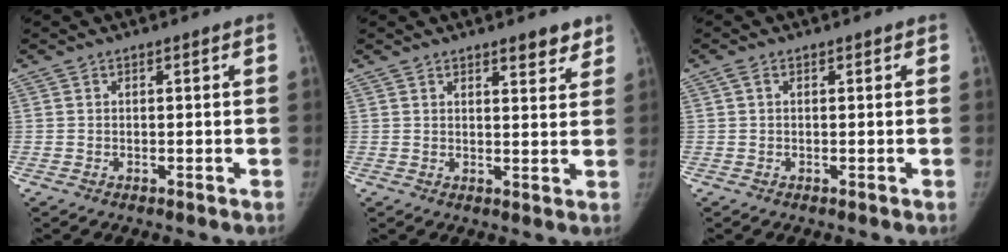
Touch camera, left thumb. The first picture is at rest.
{"total": 4.1, "force": [3.1, 1.3, 2.3], "torque": [-0.014, -0.022, 0.041]}
{"total": 1.0, "force": [0.2, 0.5, 0.8], "torque": [-0.019, 0.006, 0.000]}